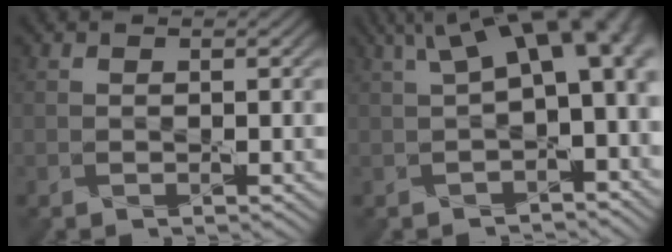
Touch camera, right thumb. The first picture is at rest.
{"total": 11.3, "force": [2.6, 5.0, 9.8], "torque": [-0.146, 0.012, 0.048]}